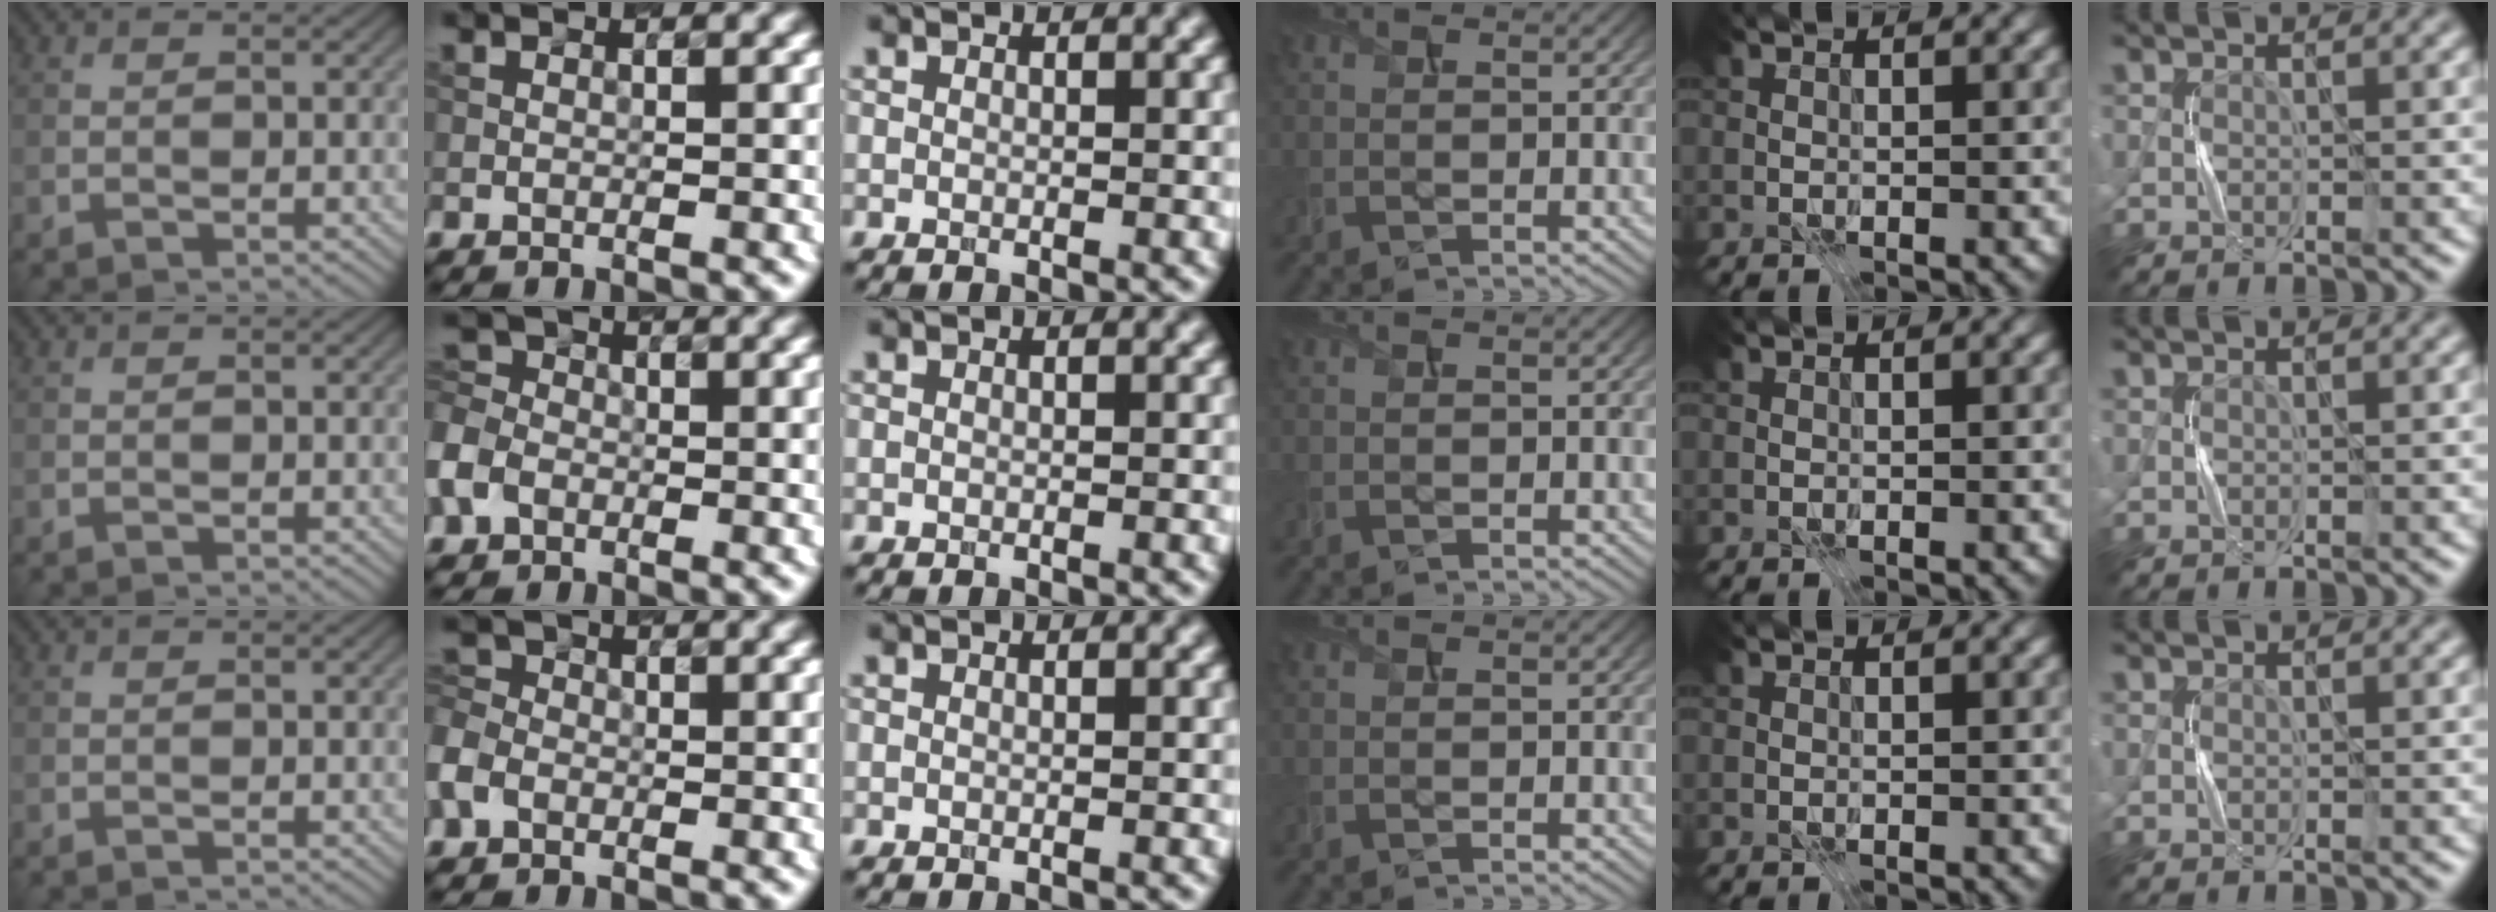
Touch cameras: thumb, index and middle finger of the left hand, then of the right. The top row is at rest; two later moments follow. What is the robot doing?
{"motion": "press", "object": "calculator"}